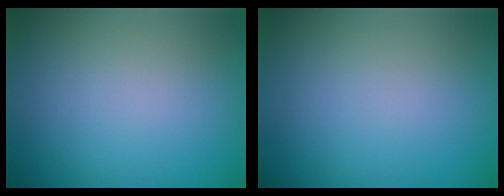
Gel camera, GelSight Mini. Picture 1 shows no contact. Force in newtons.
{"total": 0.0}